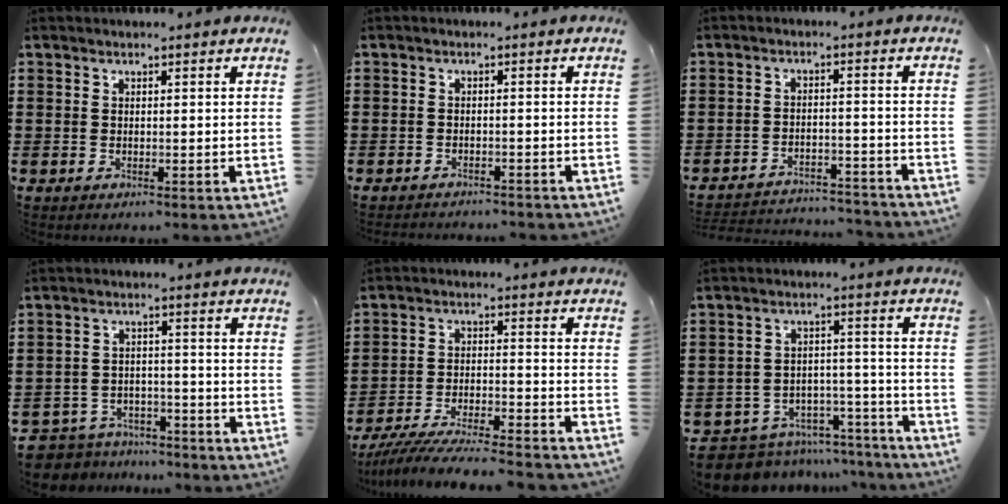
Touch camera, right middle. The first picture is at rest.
{"total": 1.8, "force": [-1.8, 0.2, -0.2], "torque": [-0.002, 0.002, -0.040]}
{"total": 3.6, "force": [-3.6, 0.4, 0.4], "torque": [-0.011, 0.004, -0.076]}
{"total": 5.3, "force": [-5.2, 0.9, 0.0], "torque": [-0.025, 0.004, -0.114]}
{"total": 7.1, "force": [-6.8, 0.0, 2.2], "torque": [-0.046, -0.006, -0.134]}
{"total": 7.8, "force": [-7.4, 2.0, 1.0], "torque": [-0.022, 0.025, -0.146]}